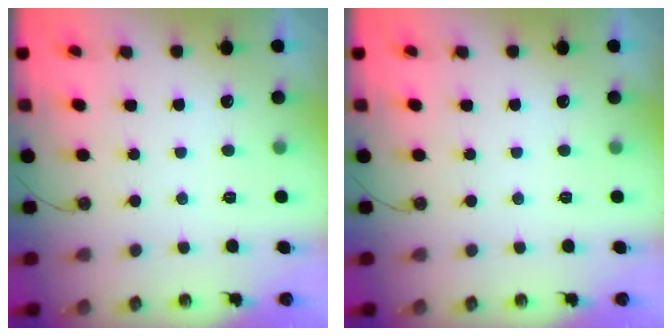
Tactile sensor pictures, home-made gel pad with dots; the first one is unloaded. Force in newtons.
{"total": 0.0}